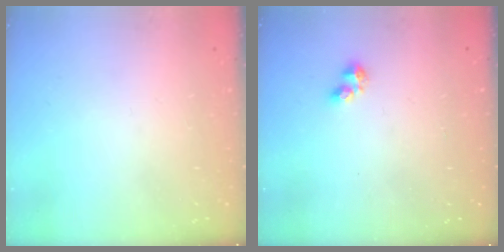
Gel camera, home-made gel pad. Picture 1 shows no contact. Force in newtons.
{"total": 2.4, "press": 2.3, "slide": 0.6}